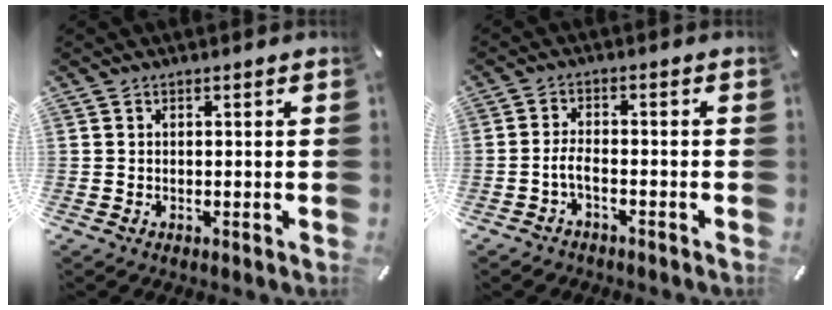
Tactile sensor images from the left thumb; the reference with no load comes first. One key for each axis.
{"total": 3.6, "fx": -1.9, "fy": 1.8, "fz": 2.5, "tx": -0.056, "ty": 0.009, "tz": -0.038}